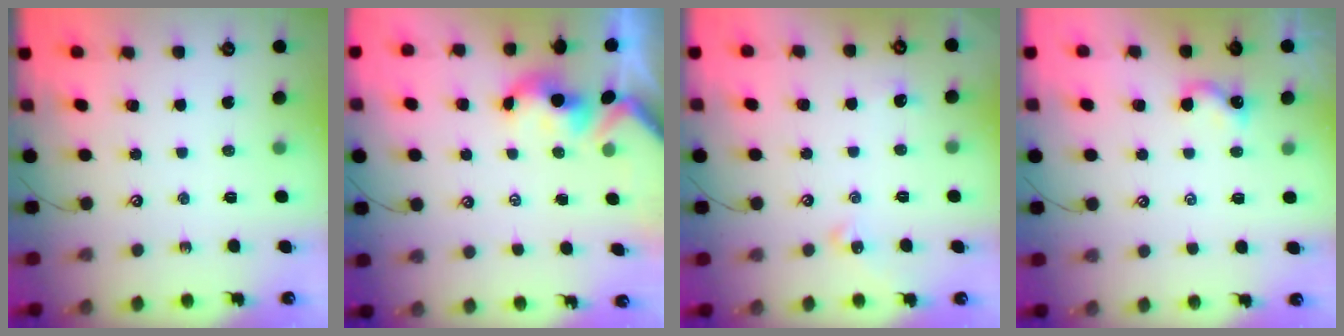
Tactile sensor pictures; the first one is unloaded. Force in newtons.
{"total": 0.6, "press": 0.4, "slide": 0.4}
{"total": 0.8, "press": 0.6, "slide": 0.4}
{"total": 0.8, "press": 0.7, "slide": 0.3}